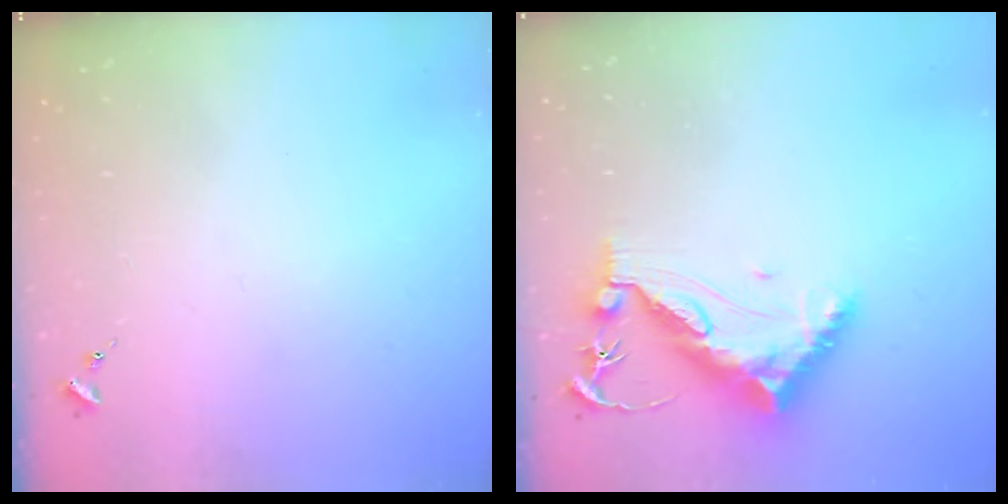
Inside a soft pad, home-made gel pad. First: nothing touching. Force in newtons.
{"total": 13.0, "press": 12.9, "slide": 0.7}